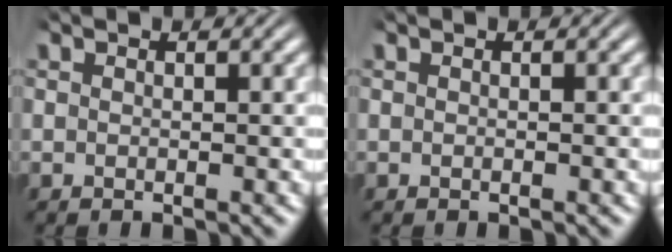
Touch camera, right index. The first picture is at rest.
{"total": 0.0}